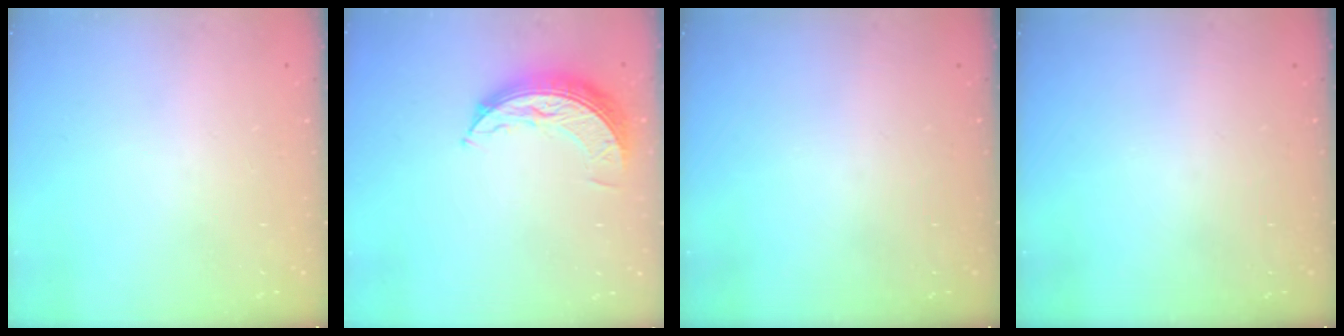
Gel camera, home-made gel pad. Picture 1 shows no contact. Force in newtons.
{"total": 8.3, "press": 8.3, "slide": 0.6}
{"total": 0.0}
{"total": 0.0}